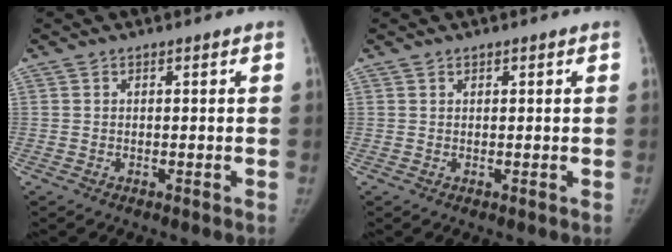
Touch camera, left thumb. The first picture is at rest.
{"total": 0.6, "force": [0.4, 0.4, 0.1], "torque": [0.007, -0.002, 0.005]}